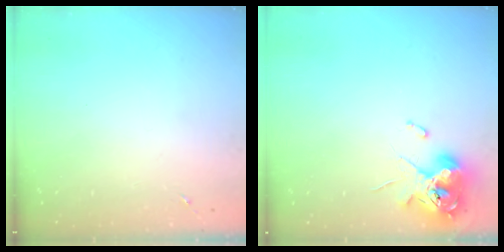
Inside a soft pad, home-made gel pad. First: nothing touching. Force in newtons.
{"total": 11.9, "press": 11.7, "slide": 2.1}